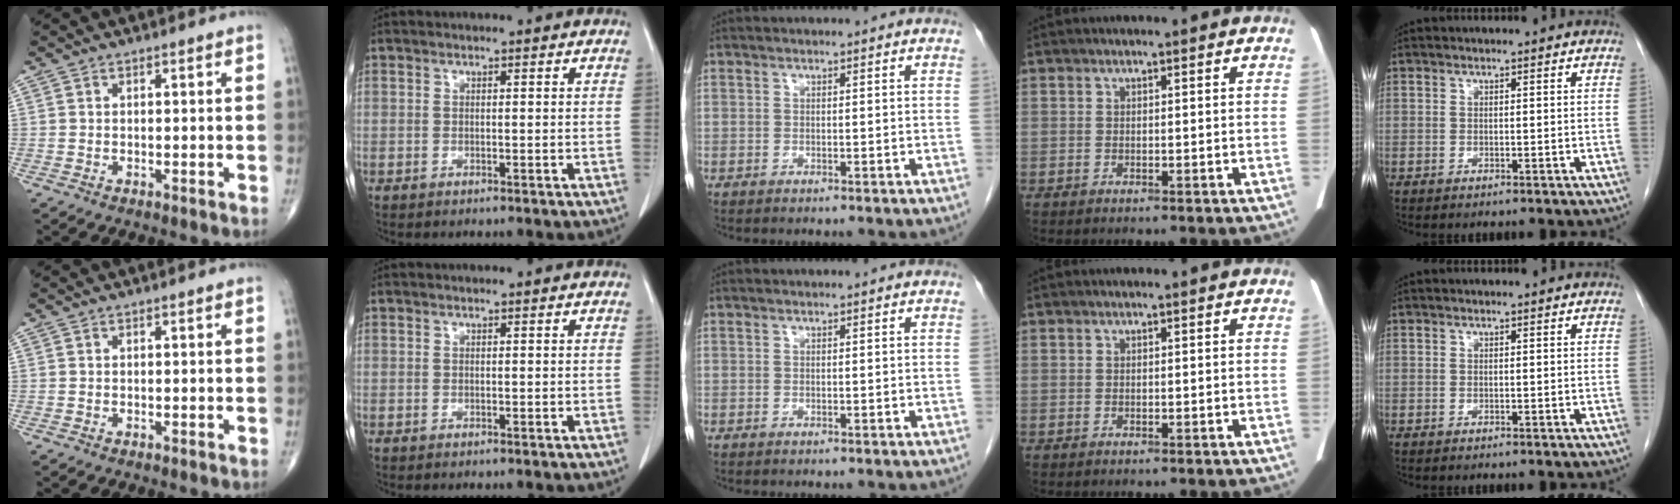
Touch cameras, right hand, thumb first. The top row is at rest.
{}